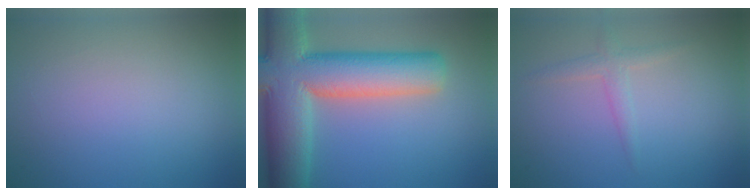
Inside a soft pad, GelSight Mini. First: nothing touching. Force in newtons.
{"total": 12.9, "press": 12.8, "slide": 0.8}
{"total": 1.6, "press": 1.6, "slide": 0.1}